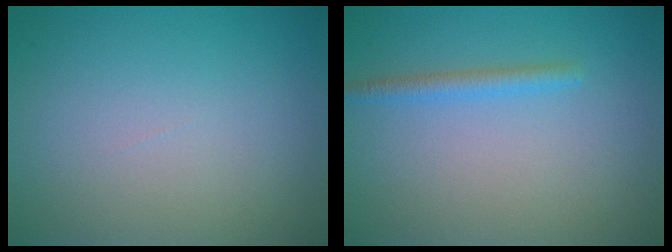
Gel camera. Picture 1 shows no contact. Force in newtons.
{"total": 1.6, "press": 1.6, "slide": 0.0}